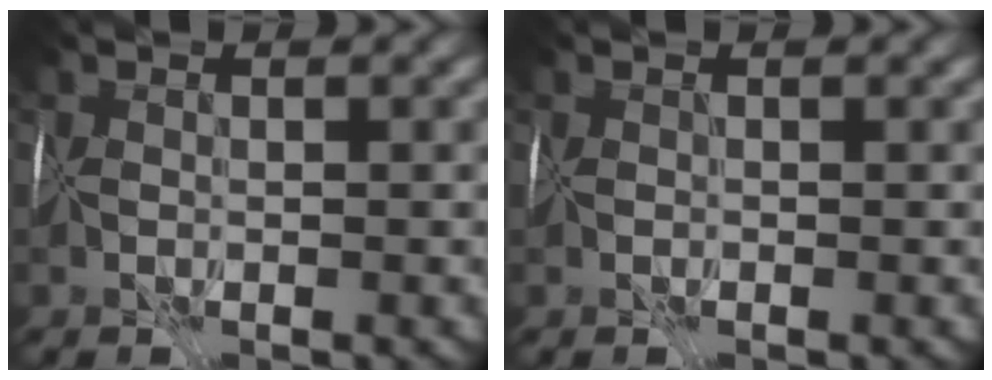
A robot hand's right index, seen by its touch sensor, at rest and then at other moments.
{"total": 0.0}